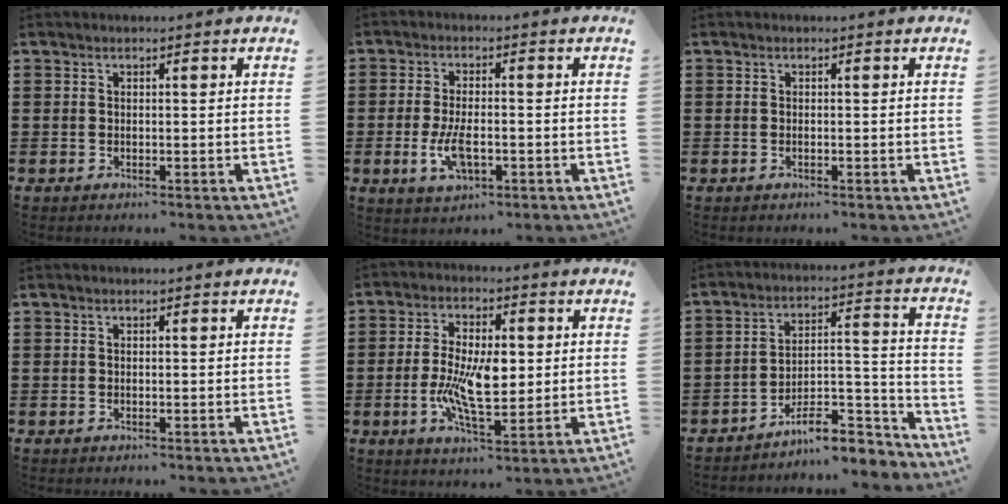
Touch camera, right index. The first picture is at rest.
{"total": 5.7, "force": [-1.3, 2.7, 4.8], "torque": [-0.110, -0.004, -0.029]}
{"total": 0.0}
{"total": 0.0}
{"total": 9.7, "force": [-0.3, 4.4, 8.6], "torque": [-0.172, 0.000, -0.010]}
{"total": 9.3, "force": [-7.8, 2.9, 4.1], "torque": [-0.050, 0.030, -0.144]}